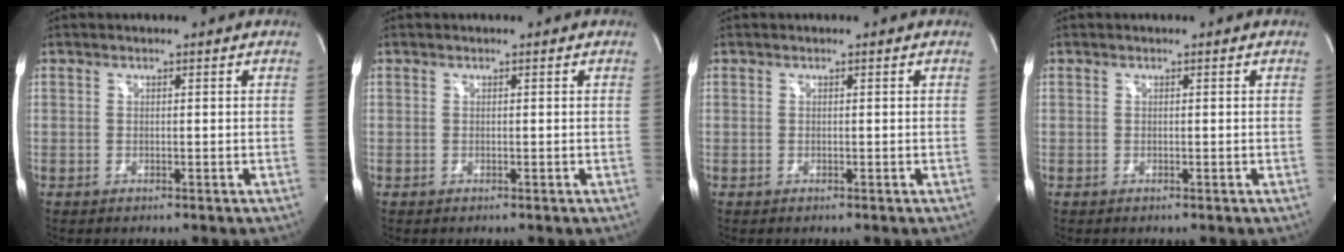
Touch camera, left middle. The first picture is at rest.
{"total": 0.0}
{"total": 0.0}
{"total": 0.0}